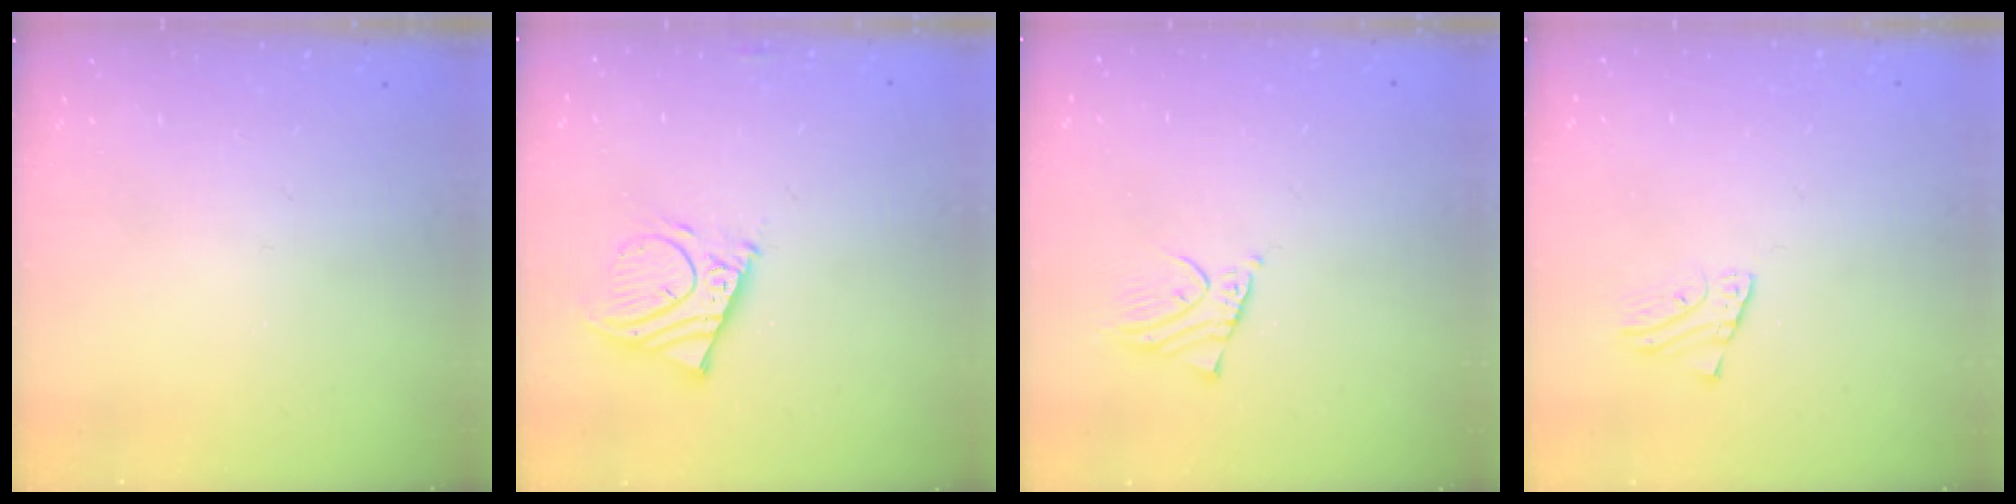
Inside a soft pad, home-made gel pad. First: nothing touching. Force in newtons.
{"total": 10.8, "press": 10.7, "slide": 1.7}
{"total": 2.3, "press": 2.3, "slide": 0.1}
{"total": 1.1, "press": 1.1, "slide": 0.1}